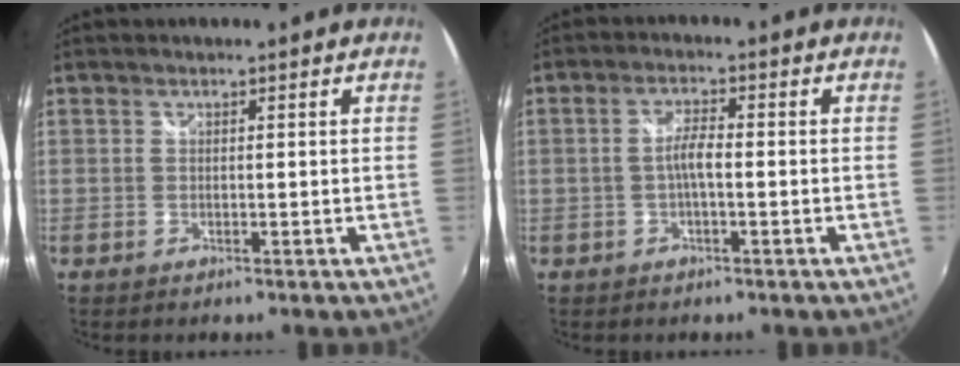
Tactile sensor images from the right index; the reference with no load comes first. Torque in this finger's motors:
{"motor_torque": [0.74, -0.22, 0.35, 0.10]}